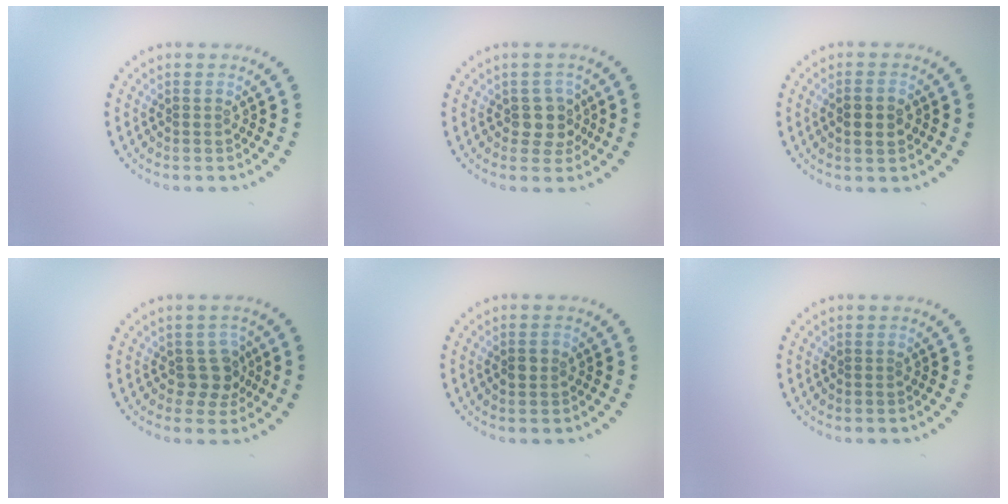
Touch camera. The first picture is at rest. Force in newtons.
{"total": 2.4, "press": 2.0, "slide": 1.3}
{"total": 2.5, "press": 2.5, "slide": 0.3}
{"total": 2.5, "press": 2.0, "slide": 1.5}
{"total": 0.9, "press": 0.9, "slide": 0.1}
{"total": 0.0}